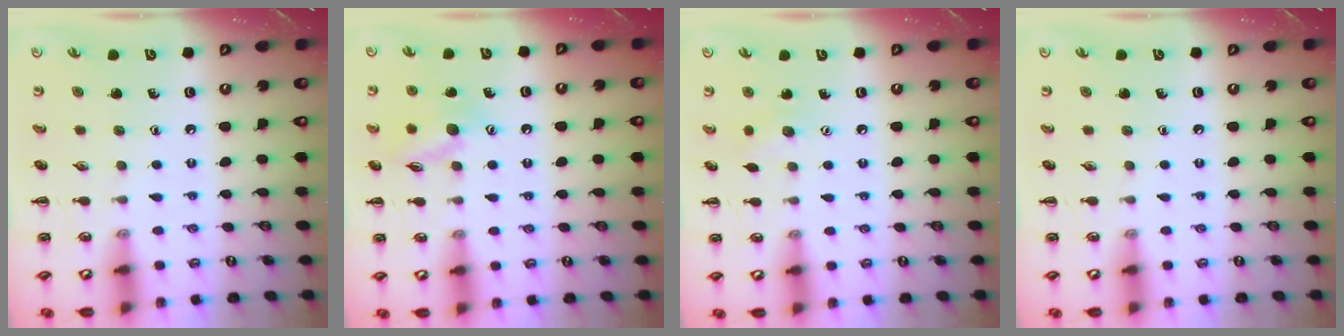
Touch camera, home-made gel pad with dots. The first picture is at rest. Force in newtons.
{"total": 10.5, "press": 10.5, "slide": 0.9}
{"total": 4.4, "press": 4.3, "slide": 0.7}
{"total": 0.0}